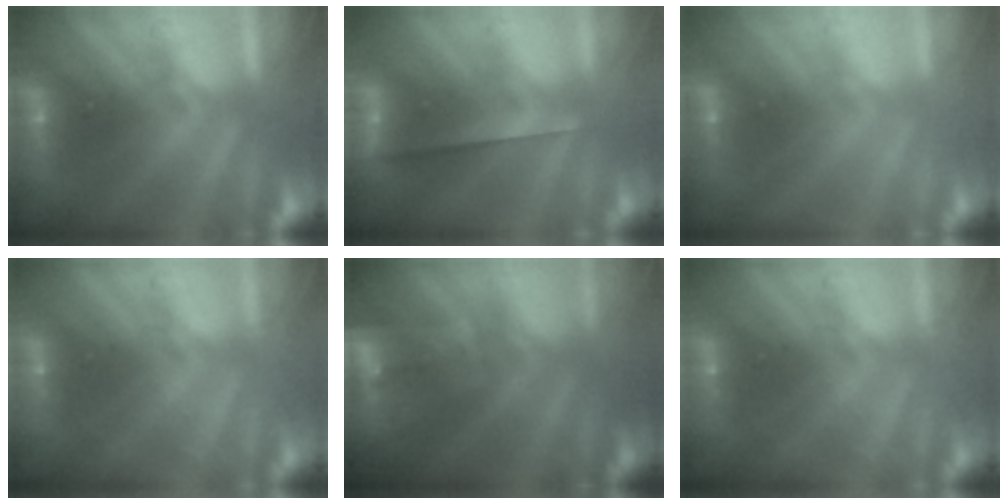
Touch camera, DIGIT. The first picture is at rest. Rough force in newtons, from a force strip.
{"total": 2.3}
{"total": 3.6}
{"total": 1.9}
{"total": 3.5}
{"total": 1.9}